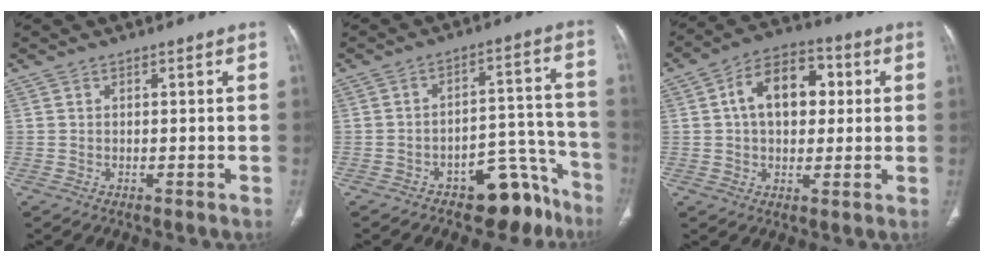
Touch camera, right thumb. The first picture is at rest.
{"total": 10.9, "force": [-7.7, 5.7, 5.2], "torque": [-0.022, 0.095, -0.107]}
{"total": 12.9, "force": [2.2, 8.5, 9.5], "torque": [-0.120, 0.015, 0.026]}